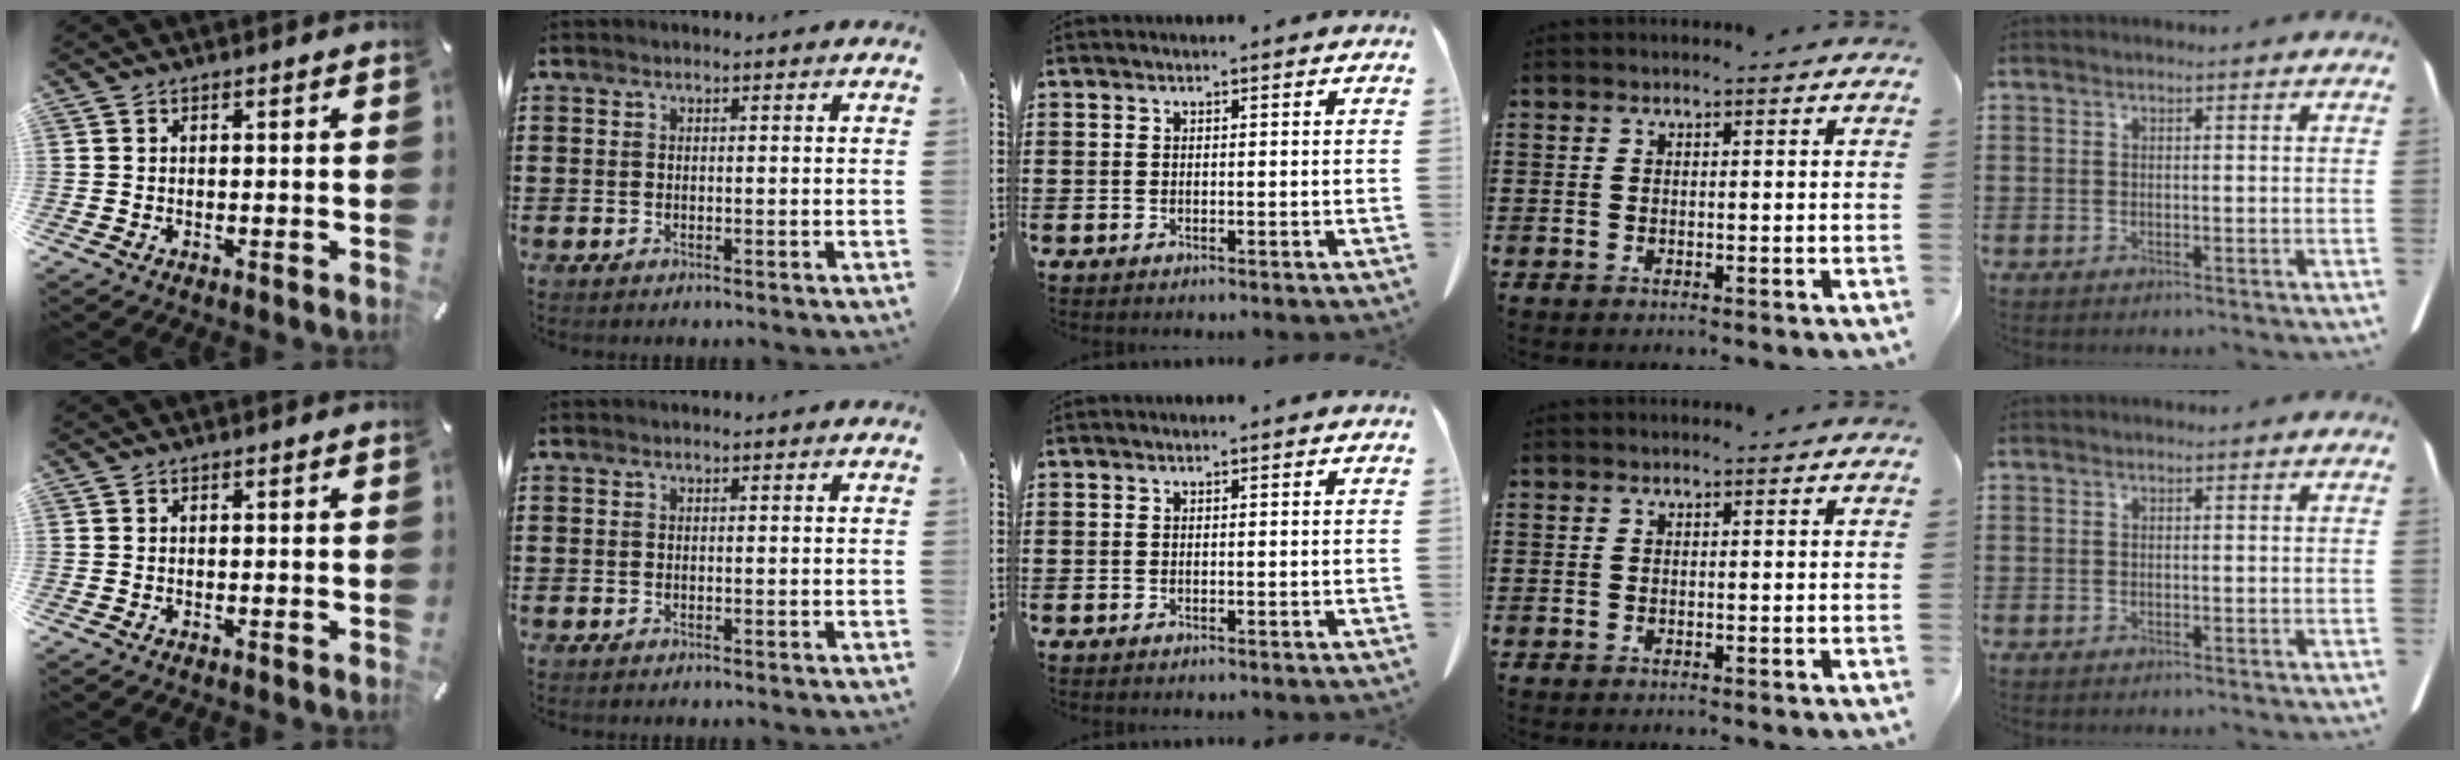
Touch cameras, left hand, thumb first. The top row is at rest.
{}